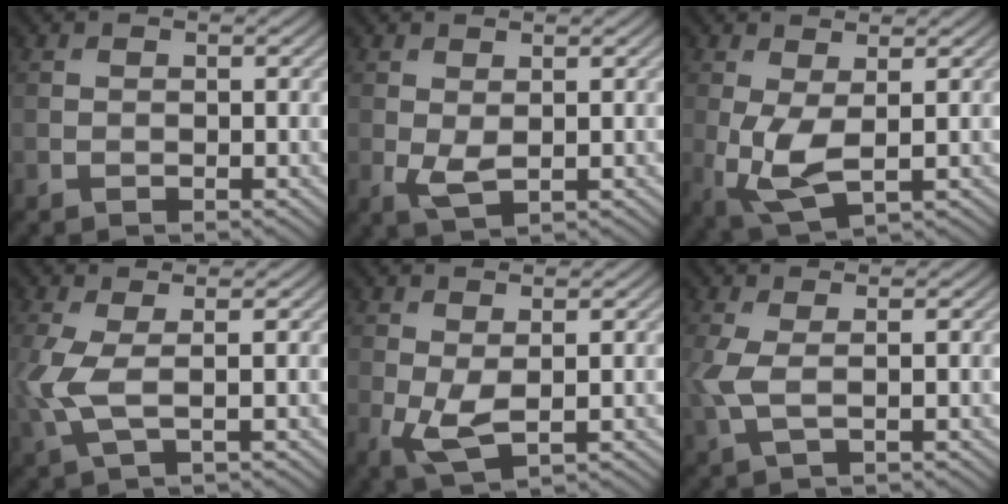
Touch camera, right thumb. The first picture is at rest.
{"total": 2.4, "force": [0.1, 1.1, 2.1], "torque": [-0.052, -0.005, 0.008]}
{"total": 5.1, "force": [-0.1, 2.1, 4.6], "torque": [-0.116, -0.006, 0.001]}
{"total": 5.0, "force": [0.3, 1.7, 4.6], "torque": [-0.127, 0.000, 0.001]}
{"total": 3.8, "force": [0.1, 1.7, 3.4], "torque": [-0.088, -0.007, 0.005]}
{"total": 3.4, "force": [0.5, 1.1, 3.2], "torque": [-0.088, 0.002, 0.007]}